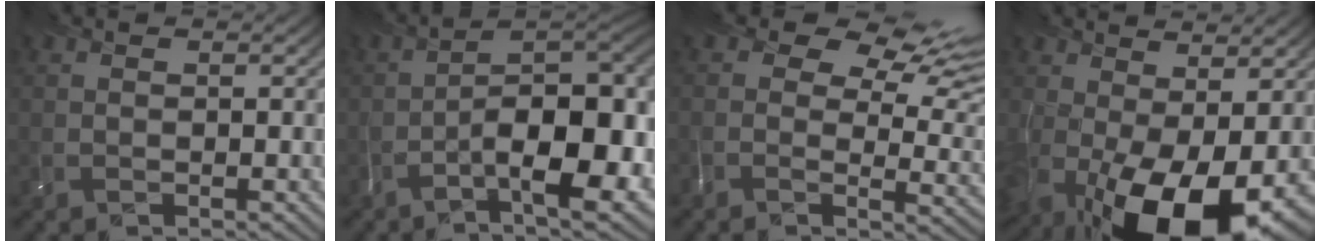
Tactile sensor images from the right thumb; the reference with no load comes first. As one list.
[{"total": 14.2, "force": [-6.3, 4.6, 11.9], "torque": [-0.176, -0.003, -0.095]}, {"total": 9.8, "force": [5.1, 4.7, 7.0], "torque": [-0.113, 0.006, 0.080]}, {"total": 15.7, "force": [-3.3, 8.3, 12.9], "torque": [-0.218, -0.049, -0.013]}]